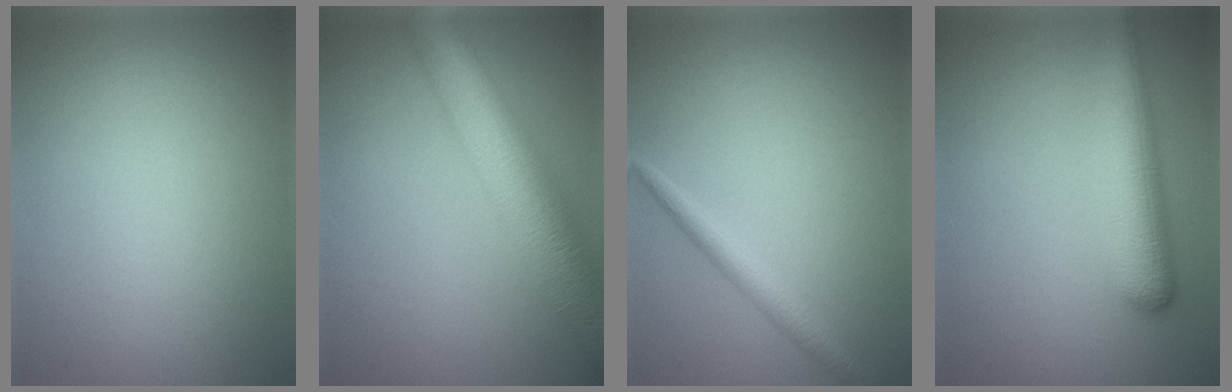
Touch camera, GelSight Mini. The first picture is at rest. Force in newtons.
{"total": 10.2, "press": 10.2, "slide": 0.5}
{"total": 1.9, "press": 1.9, "slide": 0.0}
{"total": 5.7, "press": 5.7, "slide": 0.2}